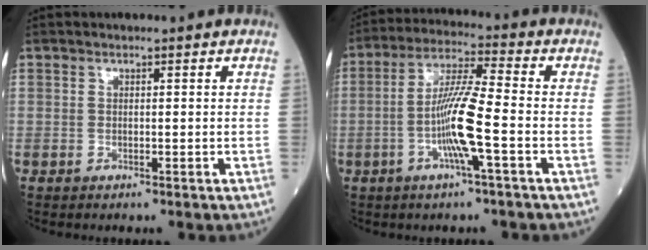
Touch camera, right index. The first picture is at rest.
{"total": 9.5, "force": [-2.7, -0.2, 9.1], "torque": [-0.180, 0.001, -0.052]}